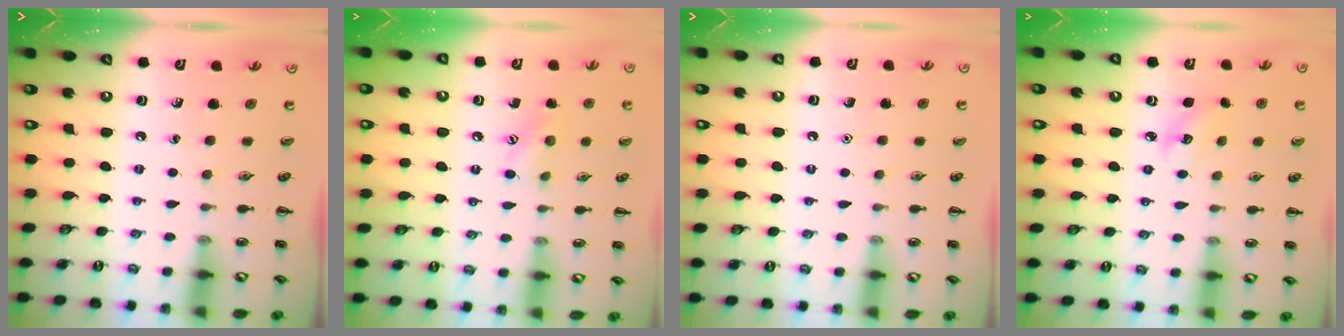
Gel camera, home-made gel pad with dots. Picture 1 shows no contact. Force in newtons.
{"total": 7.9, "press": 7.7, "slide": 1.6}
{"total": 1.6, "press": 1.6, "slide": 0.1}
{"total": 5.2, "press": 5.0, "slide": 1.4}